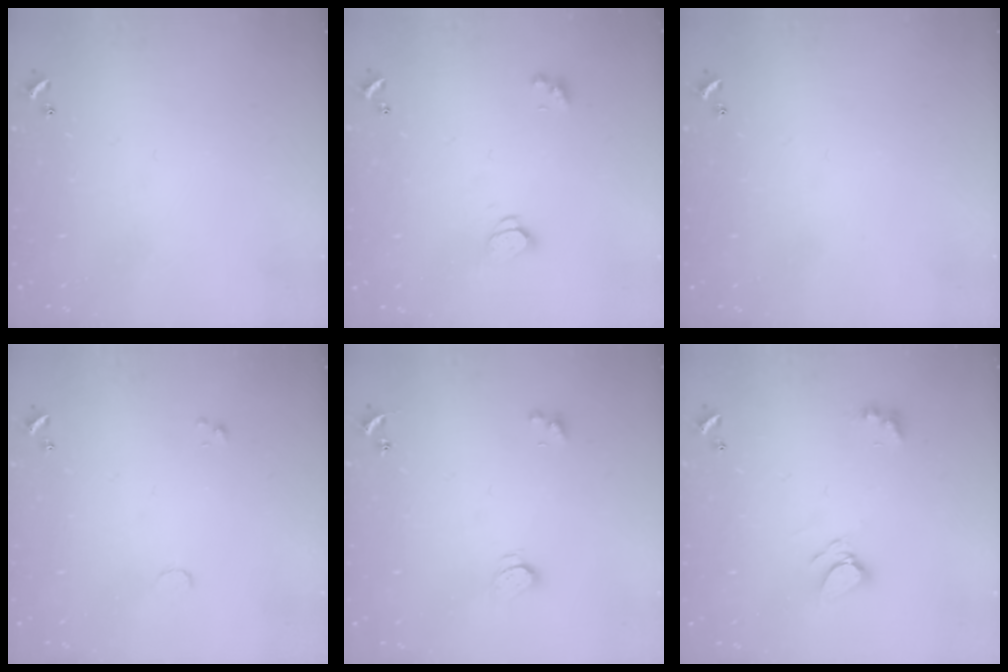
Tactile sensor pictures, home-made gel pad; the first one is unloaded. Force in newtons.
{"total": 1.8, "press": 1.8, "slide": 0.3}
{"total": 0.0}
{"total": 0.9, "press": 0.8, "slide": 0.2}
{"total": 2.5, "press": 2.5, "slide": 0.5}
{"total": 5.2, "press": 5.2, "slide": 0.4}